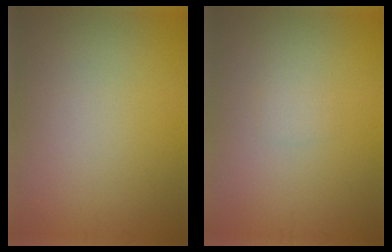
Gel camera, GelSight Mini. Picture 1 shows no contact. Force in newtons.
{"total": 0.9, "press": 0.9, "slide": 0.1}